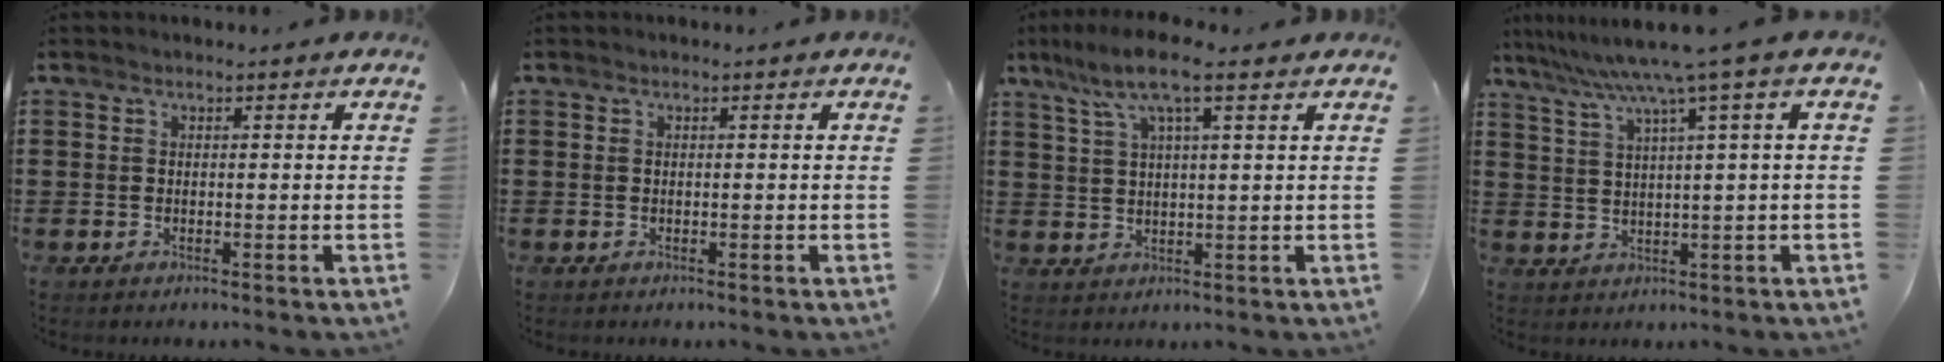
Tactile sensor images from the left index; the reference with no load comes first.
{"total": 0.0}
{"total": 7.3, "force": [4.5, 1.0, 5.7], "torque": [-0.122, 0.002, 0.076]}
{"total": 7.1, "force": [3.8, -0.8, 5.9], "torque": [-0.125, -0.023, 0.059]}